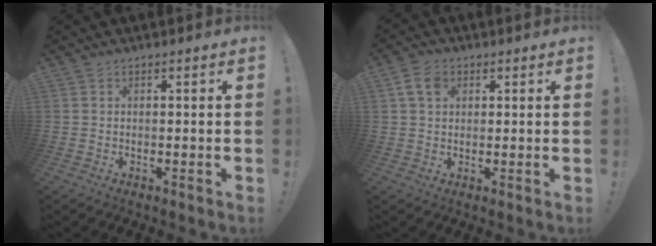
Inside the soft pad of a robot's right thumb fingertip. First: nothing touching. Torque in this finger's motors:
{"motor_torque": [0.25, 0.32, 0.45, 0.12, -0.02]}